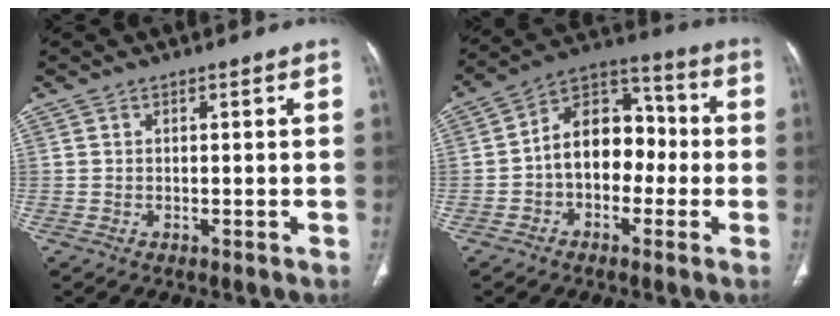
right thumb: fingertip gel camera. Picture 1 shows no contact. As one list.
[{"total": 12.7, "force": [-1.6, 8.9, 8.9], "torque": [-0.104, 0.047, -0.040]}]